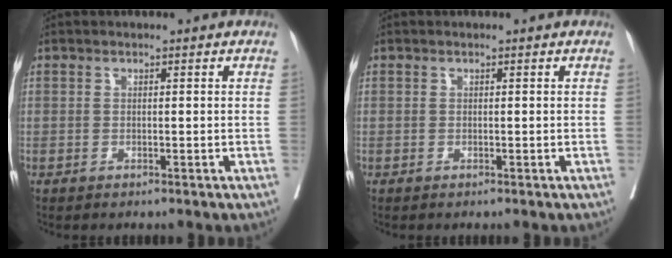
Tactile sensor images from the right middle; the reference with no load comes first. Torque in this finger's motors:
{"motor_torque": [-0.01, -0.01, 0.00, 0.00]}